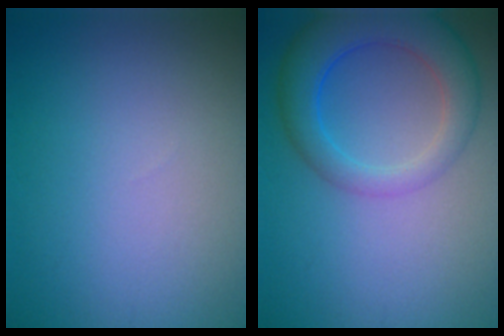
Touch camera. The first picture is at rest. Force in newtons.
{"total": 6.0, "press": 6.0, "slide": 0.5}